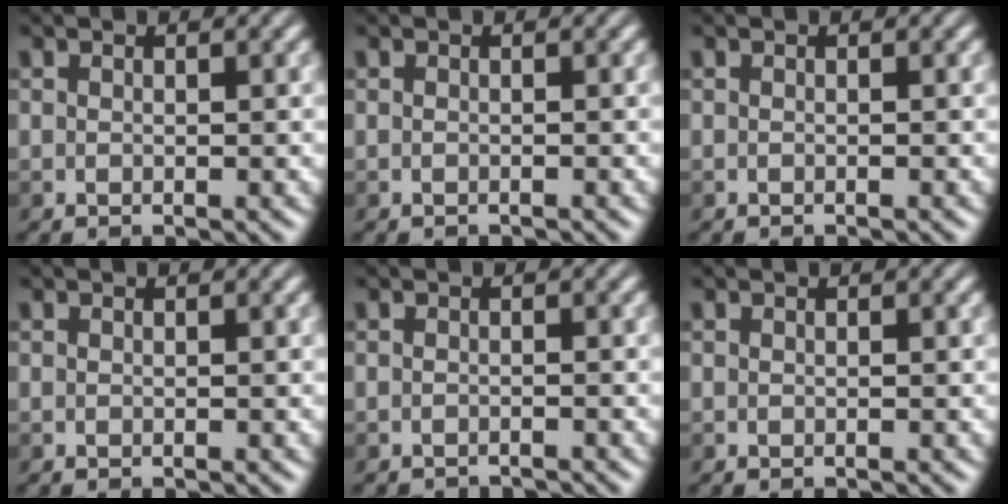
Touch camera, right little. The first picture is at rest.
{"total": 0.7, "force": [-0.7, 0.0, 0.0], "torque": [0.002, -0.004, -0.013]}
{"total": 0.6, "force": [-0.6, 0.1, 0.2], "torque": [0.002, -0.001, -0.010]}
{"total": 0.0}
{"total": 2.1, "force": [-2.1, 0.1, 0.1], "torque": [0.005, -0.007, -0.030]}
{"total": 0.0}